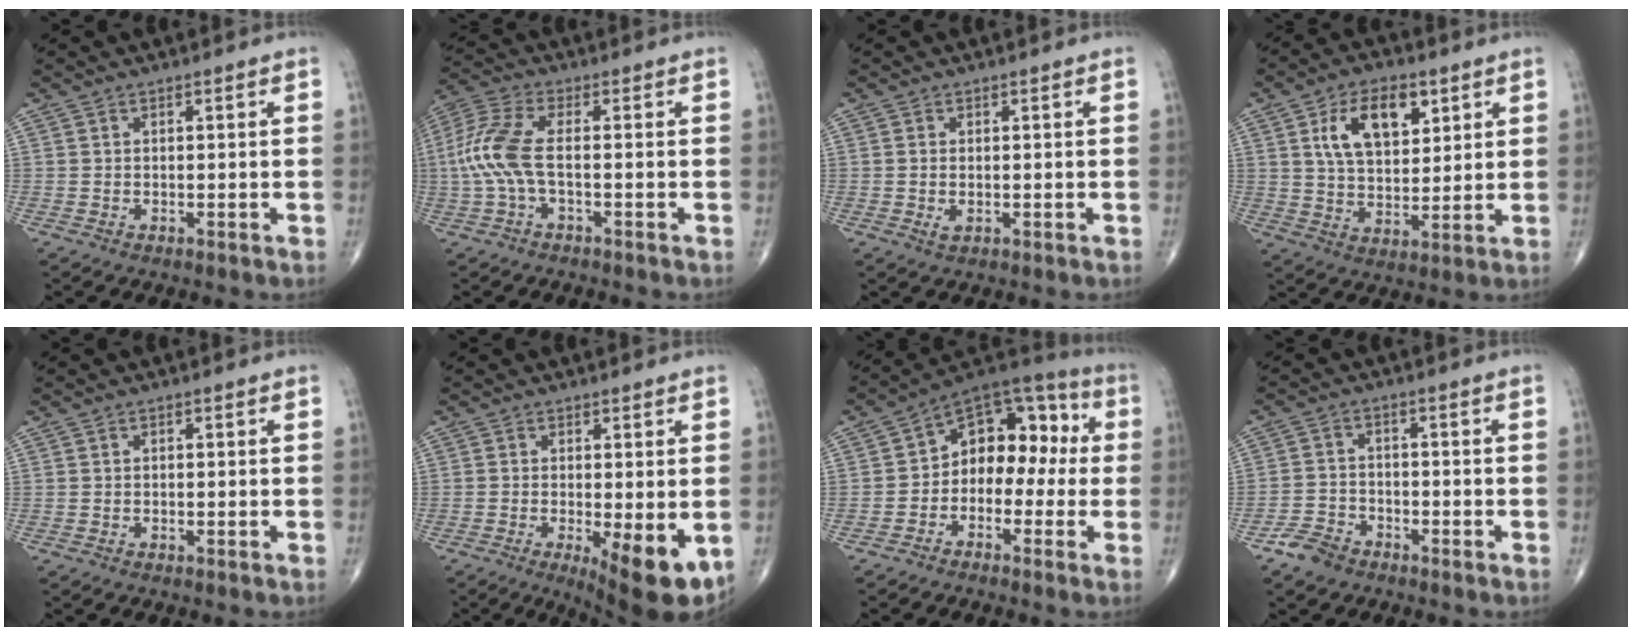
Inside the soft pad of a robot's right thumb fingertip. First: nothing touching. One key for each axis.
{"total": 8.8, "fx": -0.9, "fy": 3.1, "fz": 8.2, "tx": -0.214, "ty": 0.023, "tz": -0.025}
{"total": 1.5, "fx": -0.2, "fy": 0.9, "fz": 1.2, "tx": -0.026, "ty": -0.001, "tz": -0.002}
{"total": 12.7, "fx": 5.0, "fy": 7.1, "fz": 9.2, "tx": -0.131, "ty": -0.015, "tz": 0.093}
{"total": 0.0}
{"total": 10.5, "fx": -3.1, "fy": 3.2, "fz": 9.5, "tx": -0.130, "ty": -0.023, "tz": -0.038}
{"total": 13.3, "fx": -0.6, "fy": 9.1, "fz": 9.7, "tx": -0.091, "ty": 0.053, "tz": -0.030}
{"total": 4.8, "fx": -3.5, "fy": 2.9, "fz": 1.5, "tx": -0.026, "ty": 0.016, "tz": -0.069}